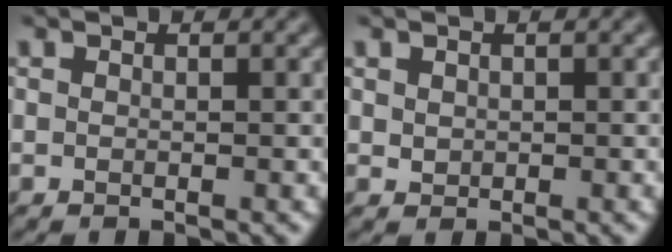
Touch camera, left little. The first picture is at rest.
{"total": 0.6, "force": [0.2, 0.6, 0.2], "torque": [-0.005, -0.002, 0.008]}